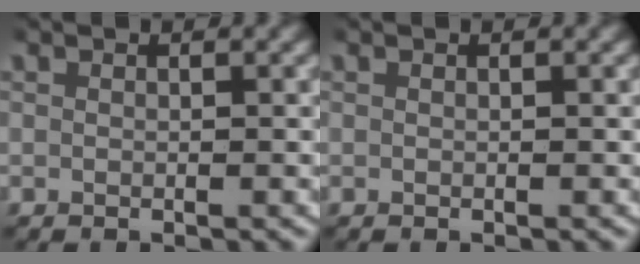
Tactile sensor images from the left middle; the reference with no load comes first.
{"total": 0.0}